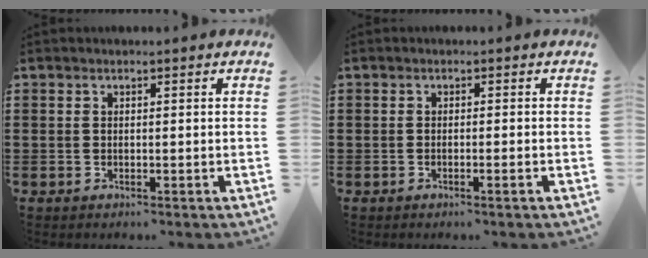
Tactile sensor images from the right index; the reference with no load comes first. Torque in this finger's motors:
{"motor_torque": [-0.09, 0.27, 0.00, 0.00]}